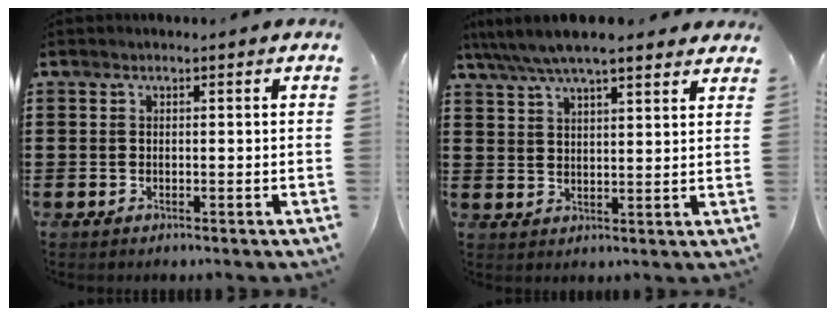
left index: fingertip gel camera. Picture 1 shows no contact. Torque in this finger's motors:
{"motor_torque": [2.14, 0.00, 0.26, -0.05]}